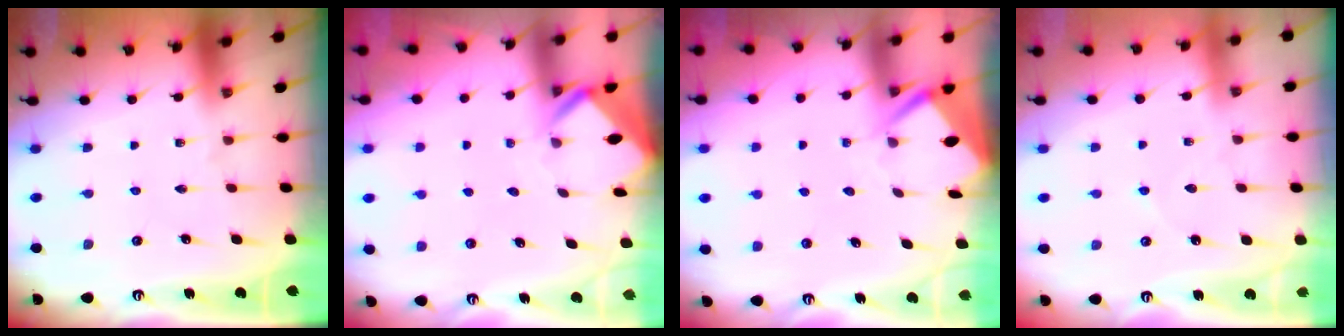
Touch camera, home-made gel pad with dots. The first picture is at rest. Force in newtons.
{"total": 2.9, "press": 2.9, "slide": 0.2}
{"total": 3.3, "press": 3.3, "slide": 0.3}
{"total": 2.0, "press": 2.0, "slide": 0.2}